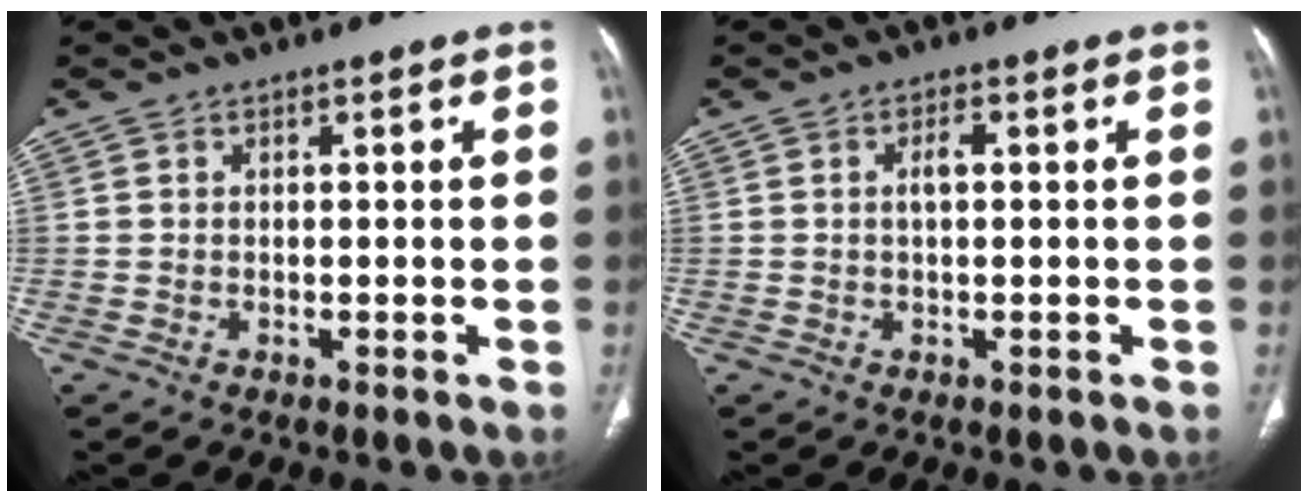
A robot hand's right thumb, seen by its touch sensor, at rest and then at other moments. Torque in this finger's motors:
{"motor_torque": [1.27, 1.92, 0.59, -0.30, -0.02]}